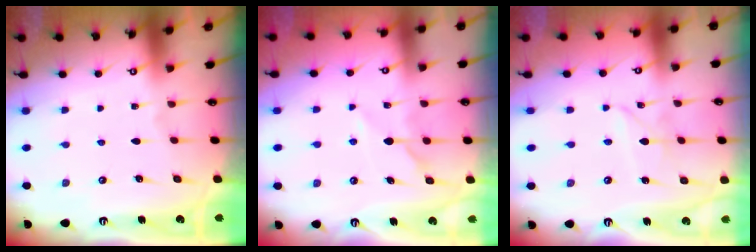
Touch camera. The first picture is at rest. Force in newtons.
{"total": 5.0, "press": 5.0, "slide": 0.4}
{"total": 3.1, "press": 3.1, "slide": 0.4}